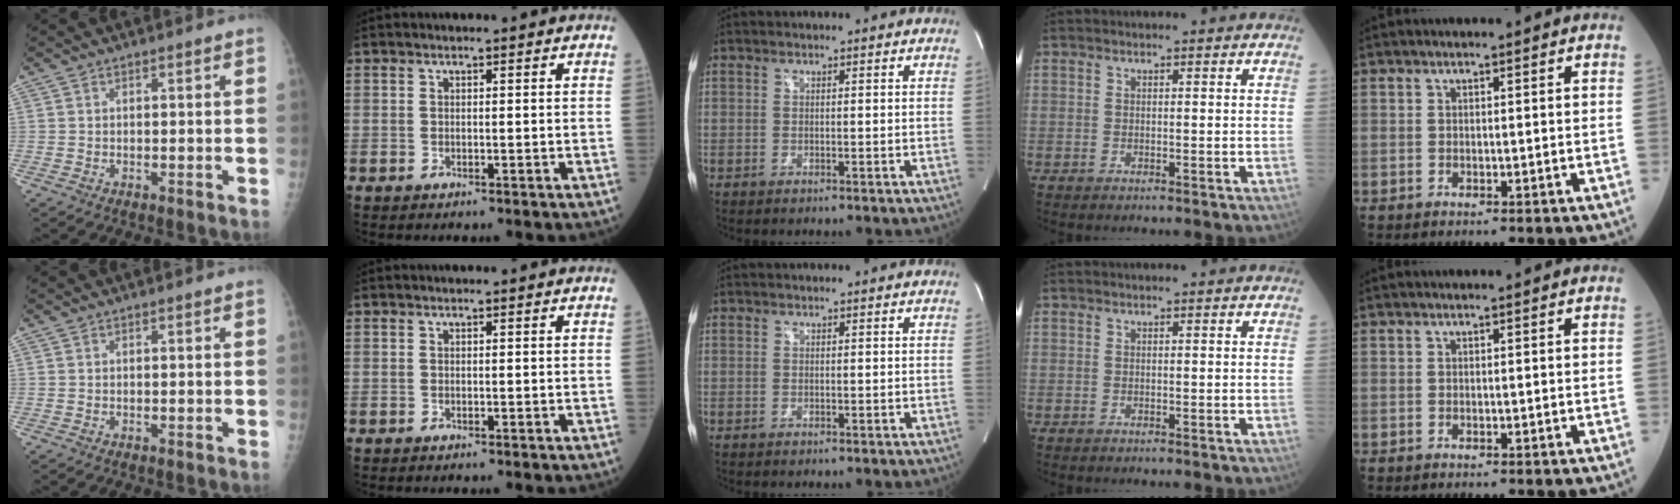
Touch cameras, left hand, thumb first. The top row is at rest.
{}